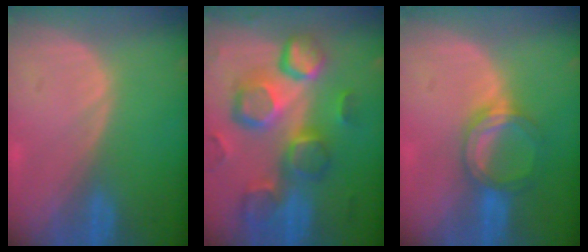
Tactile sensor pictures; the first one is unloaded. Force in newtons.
{"total": 12.9, "press": 11.3, "slide": 6.3}
{"total": 5.2, "press": 5.0, "slide": 1.5}